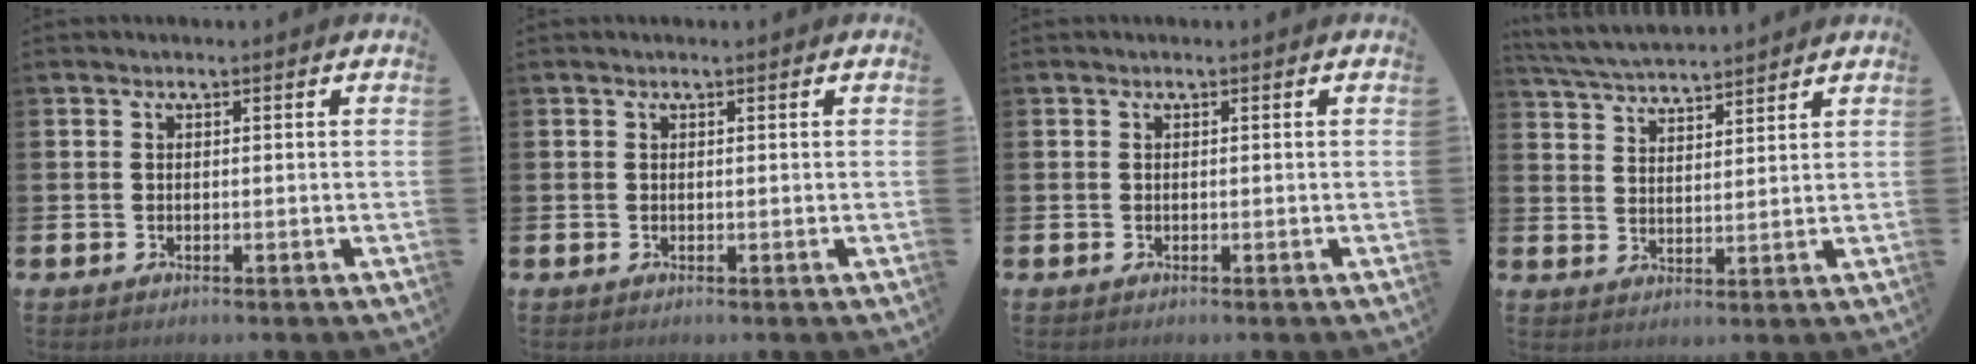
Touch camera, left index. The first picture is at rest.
{"total": 0.0}
{"total": 0.0}
{"total": 4.6, "force": [4.6, 0.2, 0.5], "torque": [-0.030, -0.025, 0.082]}